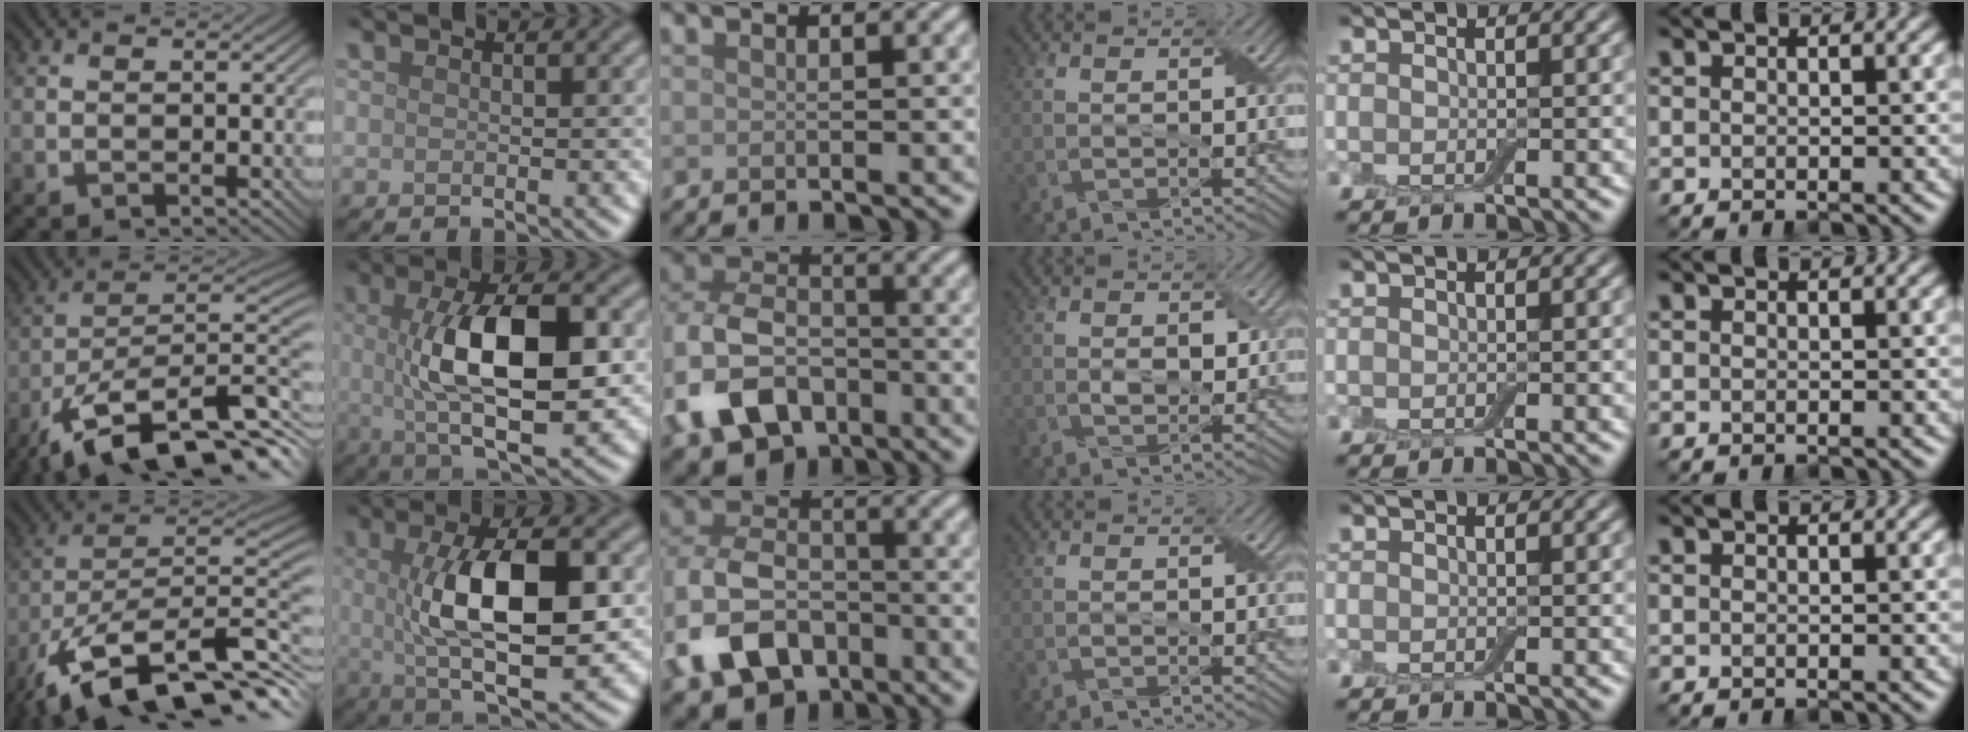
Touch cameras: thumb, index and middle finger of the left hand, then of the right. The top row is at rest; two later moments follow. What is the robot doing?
{"motion": "wrap", "object": "adhesive wrap"}